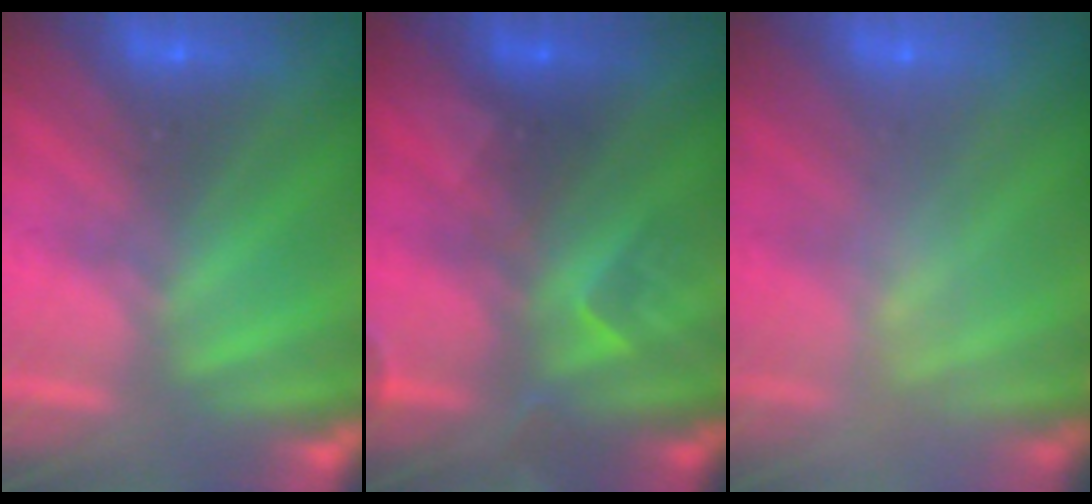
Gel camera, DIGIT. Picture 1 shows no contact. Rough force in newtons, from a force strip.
{"total": 2.4}
{"total": 2.3}